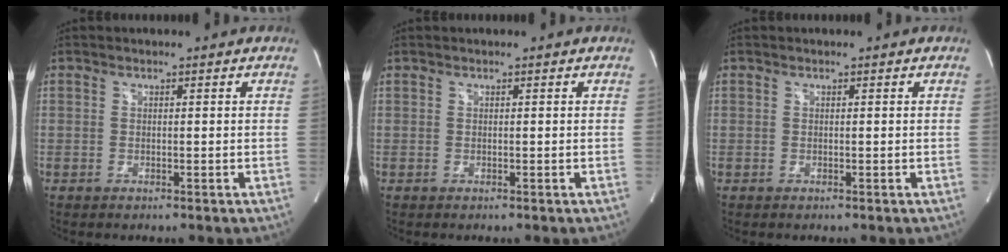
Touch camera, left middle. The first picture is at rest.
{"total": 0.0}
{"total": 0.0}